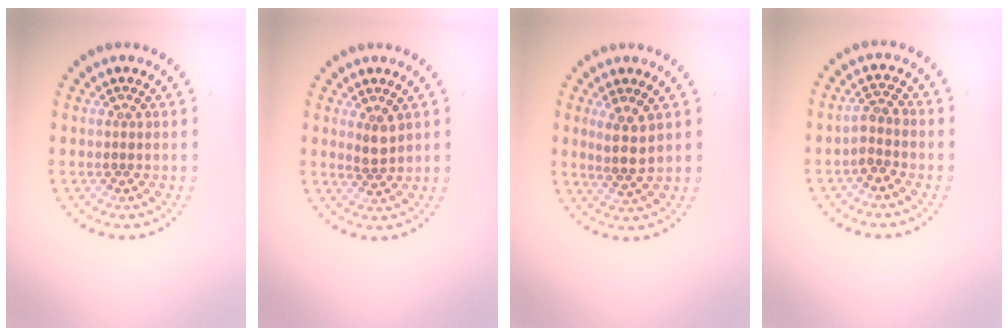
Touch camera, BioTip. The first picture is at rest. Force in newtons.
{"total": 1.8, "press": 1.4, "slide": 1.0}
{"total": 2.6, "press": 2.2, "slide": 1.3}
{"total": 1.7, "press": 1.3, "slide": 1.0}